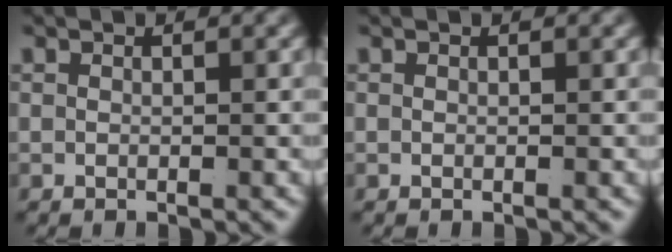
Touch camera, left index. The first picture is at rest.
{"total": 0.0}